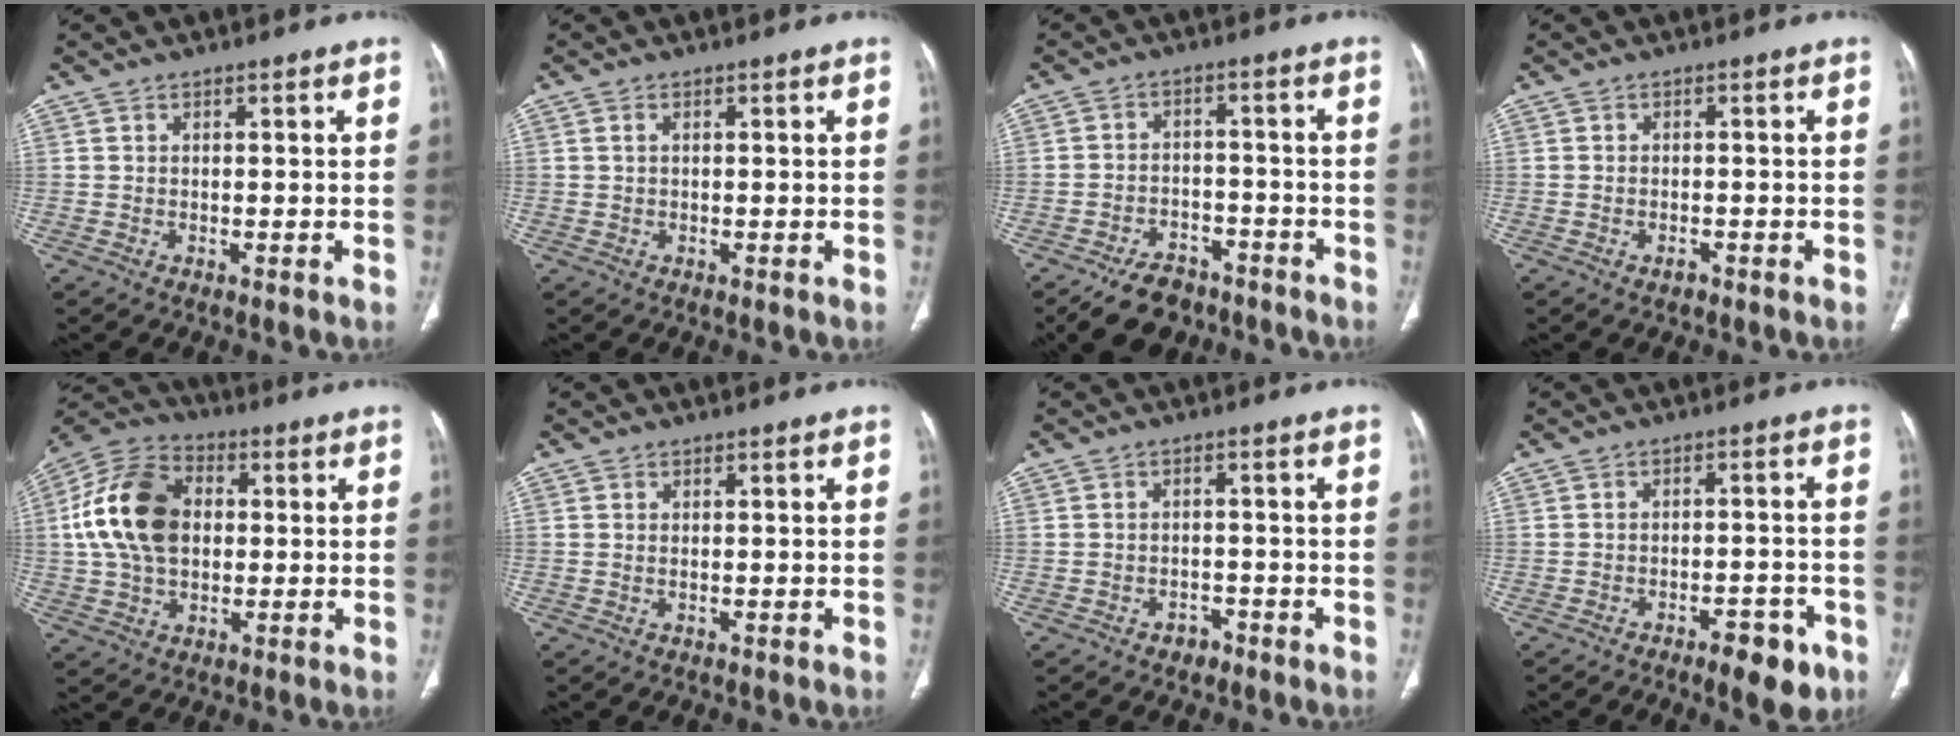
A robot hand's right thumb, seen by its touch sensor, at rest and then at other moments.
{"total": 0.7, "force": [0.2, 0.4, 0.5], "torque": [-0.014, 0.006, 0.006]}
{"total": 9.7, "force": [-7.3, 5.4, 3.3], "torque": [-0.036, 0.046, -0.113]}
{"total": 1.2, "force": [-0.8, 0.7, 0.6], "torque": [-0.013, 0.005, -0.011]}
{"total": 17.0, "force": [1.7, 11.7, 12.2], "torque": [-0.215, 0.021, 0.025]}
{"total": 0.0}
{"total": 2.5, "force": [-1.7, 1.7, 0.7], "torque": [-0.012, 0.013, -0.021]}
{"total": 7.4, "force": [-4.3, 3.1, 5.2], "torque": [-0.053, 0.022, -0.055]}